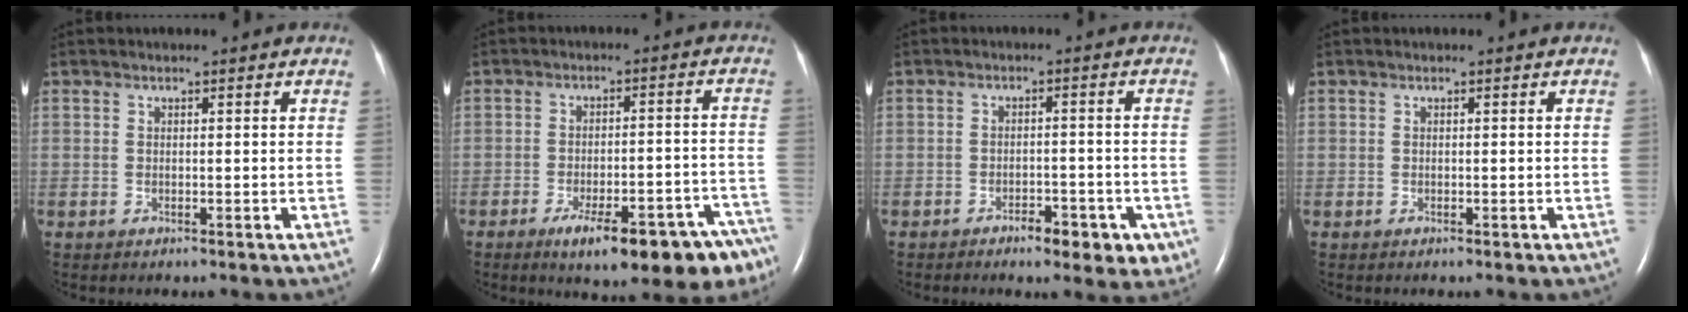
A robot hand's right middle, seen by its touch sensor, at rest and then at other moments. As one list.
[{"total": 15.9, "force": [-10.8, 4.2, 10.9], "torque": [-0.081, 0.033, -0.147]}, {"total": 6.2, "force": [-3.4, 2.6, 4.5], "torque": [-0.048, 0.007, -0.041]}, {"total": 0.0}]